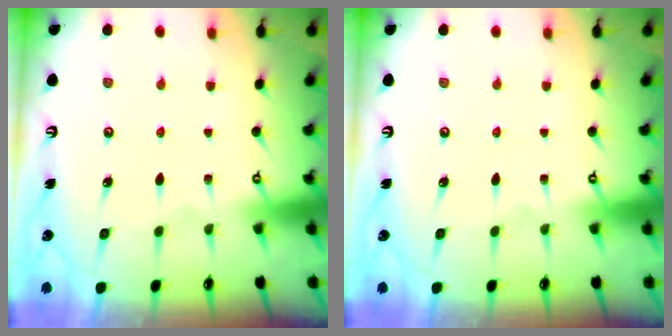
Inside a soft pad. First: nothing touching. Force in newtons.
{"total": 0.0}